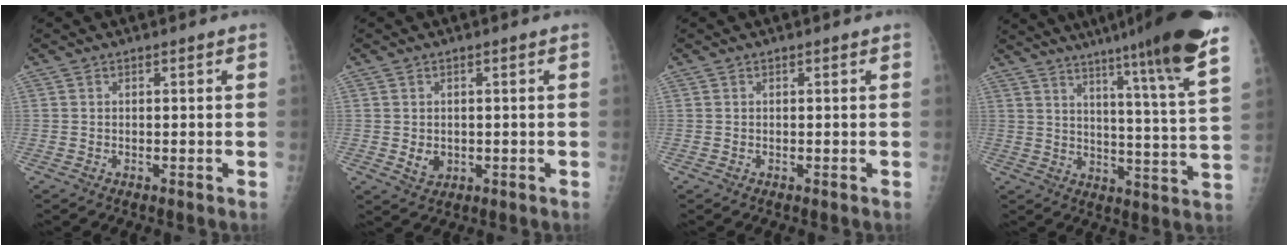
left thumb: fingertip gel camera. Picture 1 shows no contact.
{"total": 2.9, "force": [0.1, 2.3, 1.7], "torque": [-0.018, -0.004, 0.010]}
{"total": 0.5, "force": [0.3, 0.2, 0.3], "torque": [-0.003, -0.001, 0.004]}
{"total": 22.7, "force": [16.4, -0.1, 15.6], "torque": [-0.215, -0.086, 0.224]}